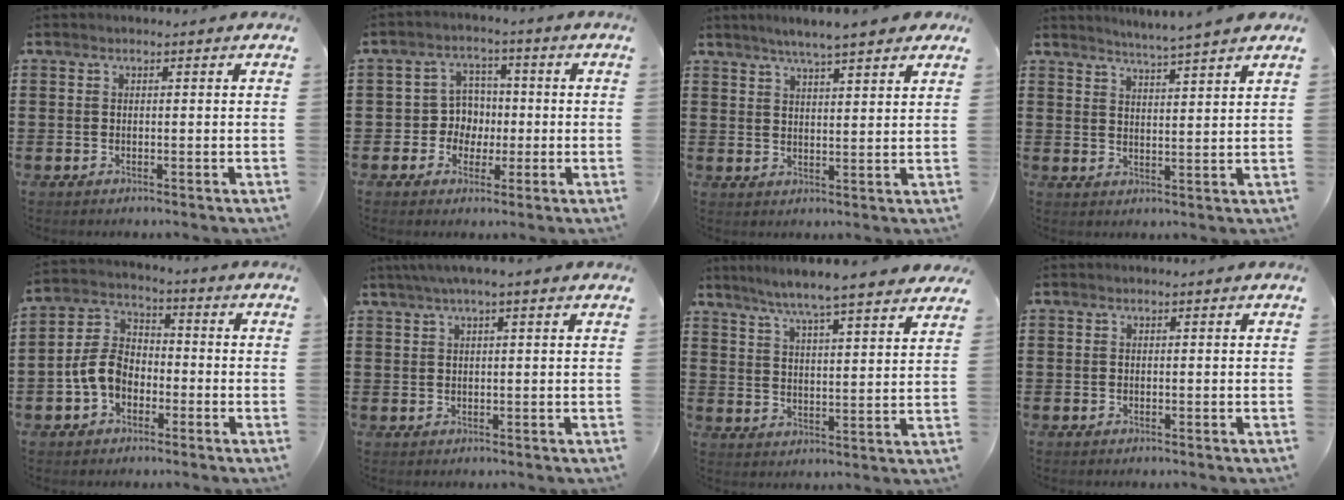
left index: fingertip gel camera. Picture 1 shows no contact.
{"total": 5.2, "force": [-0.6, 5.0, 1.4], "torque": [-0.047, 0.015, -0.014]}
{"total": 4.7, "force": [4.0, 0.2, 2.5], "torque": [-0.060, -0.006, 0.070]}
{"total": 3.7, "force": [3.5, -1.0, 0.6], "torque": [-0.023, -0.019, 0.061]}
{"total": 6.9, "force": [-2.6, 4.9, 4.1], "torque": [-0.103, 0.013, -0.057]}
{"total": 2.7, "force": [1.6, 0.0, 2.2], "torque": [-0.044, 0.002, 0.029]}
{"total": 6.2, "force": [5.6, -0.7, 2.5], "torque": [-0.069, -0.032, 0.094]}
{"total": 0.0}